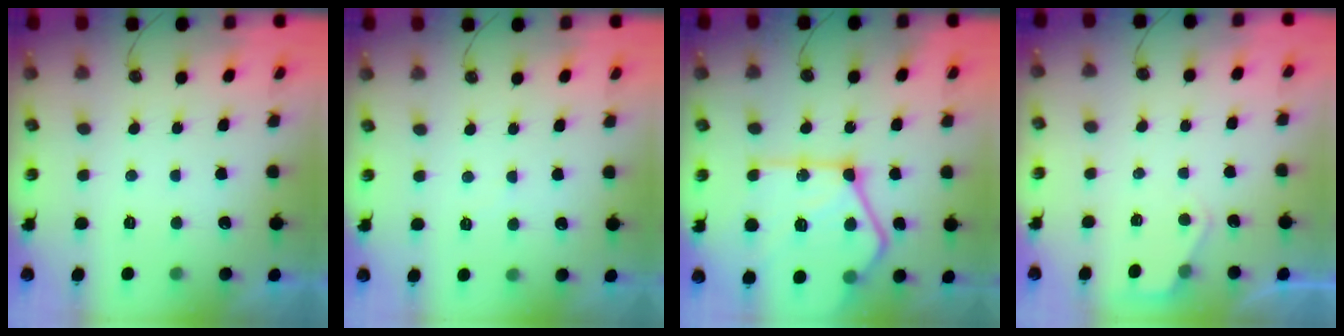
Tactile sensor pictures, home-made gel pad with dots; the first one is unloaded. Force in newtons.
{"total": 2.8, "press": 2.8, "slide": 0.5}
{"total": 26.3, "press": 26.1, "slide": 3.0}
{"total": 2.7, "press": 2.7, "slide": 0.4}